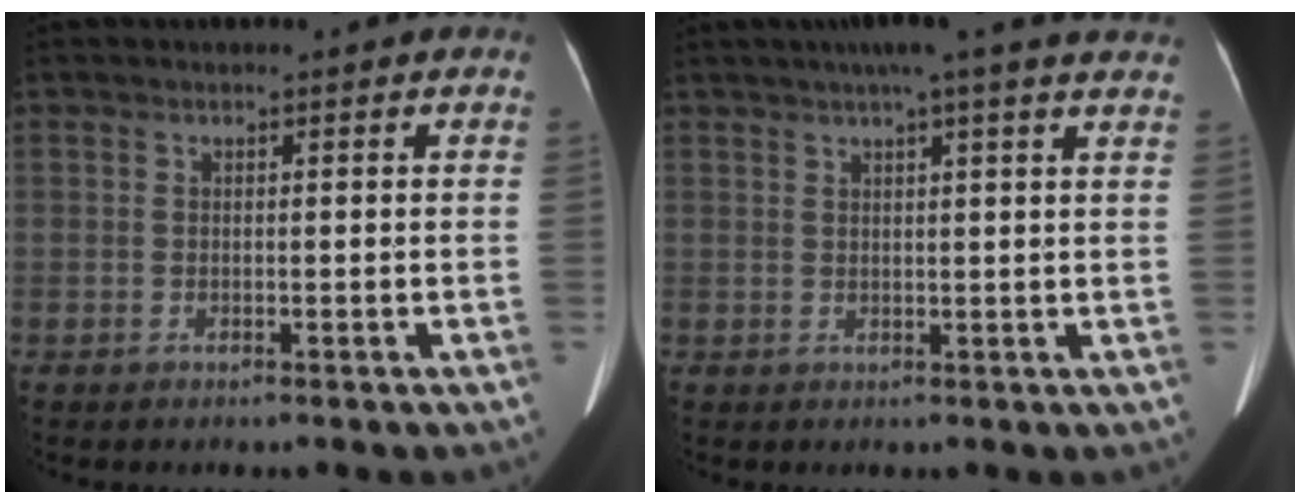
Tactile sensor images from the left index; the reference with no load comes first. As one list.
[{"total": 12.2, "force": [10.1, 0.2, 6.9], "torque": [-0.103, 0.031, 0.112]}]